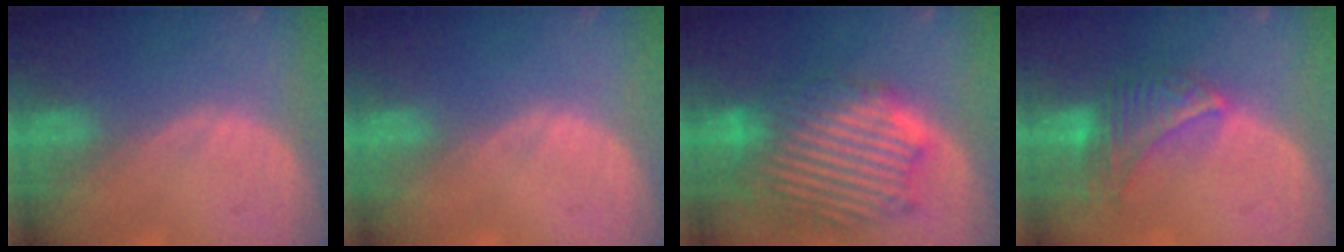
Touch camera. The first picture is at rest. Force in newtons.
{"total": 0.0}
{"total": 12.7, "press": 12.6, "slide": 1.1}
{"total": 6.7, "press": 6.5, "slide": 1.5}